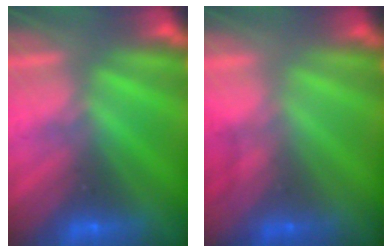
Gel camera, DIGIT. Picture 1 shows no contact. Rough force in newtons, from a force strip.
{"total": 1.7}